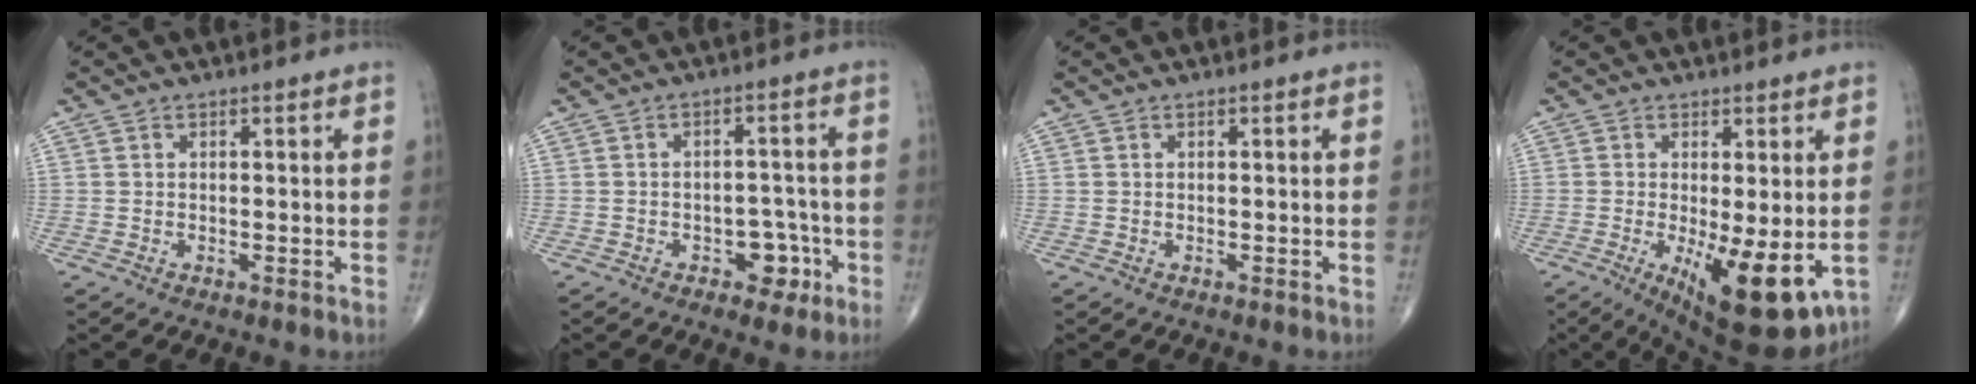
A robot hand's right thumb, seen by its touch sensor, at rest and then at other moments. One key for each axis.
{"total": 5.5, "fx": -2.6, "fy": 3.6, "fz": 3.3, "tx": -0.017, "ty": 0.026, "tz": -0.033}
{"total": 0.0}
{"total": 12.6, "fx": -2.8, "fy": 4.3, "fz": 11.5, "tx": -0.167, "ty": -0.027, "tz": -0.027}